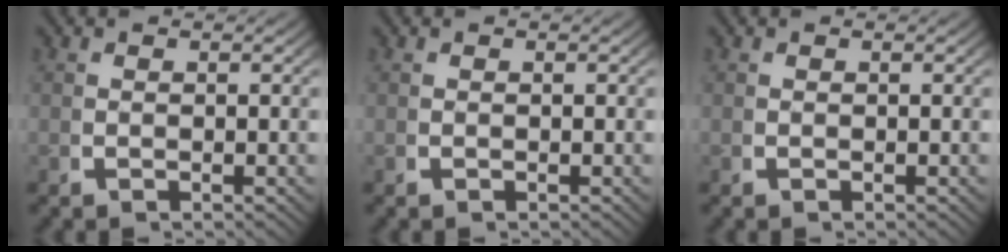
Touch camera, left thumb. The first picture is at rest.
{"total": 0.0}
{"total": 0.0}